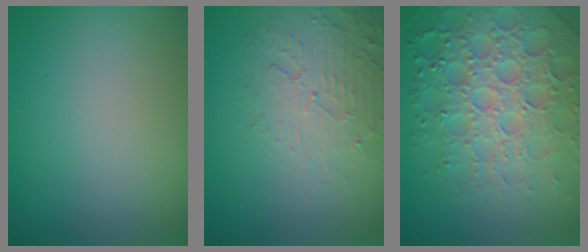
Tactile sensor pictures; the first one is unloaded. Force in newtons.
{"total": 4.9, "press": 3.4, "slide": 3.6}
{"total": 7.2, "press": 7.0, "slide": 1.7}